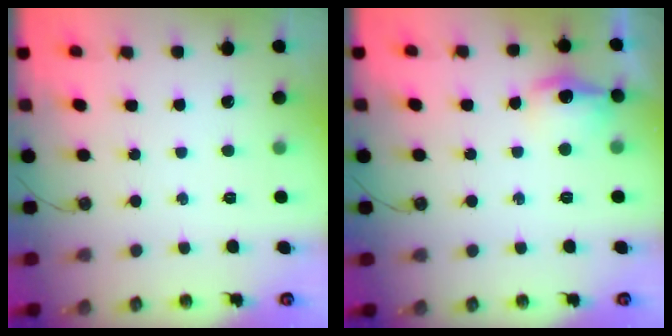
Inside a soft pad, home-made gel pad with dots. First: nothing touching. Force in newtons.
{"total": 11.1, "press": 11.0, "slide": 0.9}